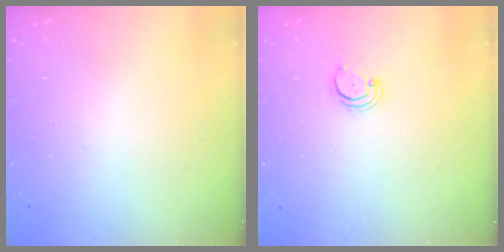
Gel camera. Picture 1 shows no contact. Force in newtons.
{"total": 2.2, "press": 2.2, "slide": 0.2}